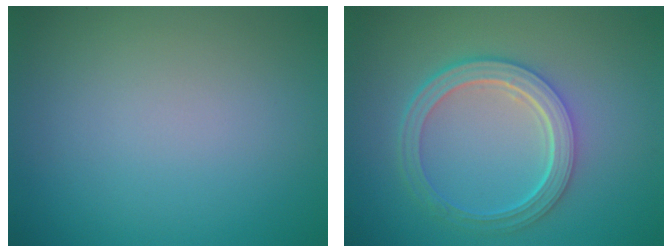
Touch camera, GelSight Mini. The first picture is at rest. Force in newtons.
{"total": 5.0, "press": 3.8, "slide": 3.3}